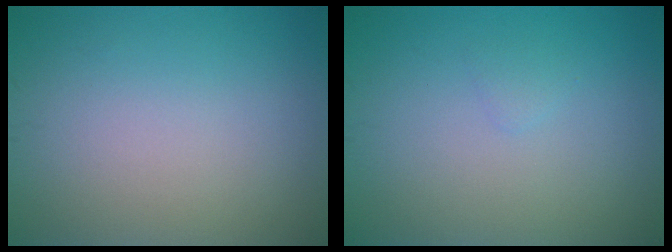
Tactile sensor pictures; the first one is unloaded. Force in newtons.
{"total": 0.5, "press": 0.5, "slide": 0.1}